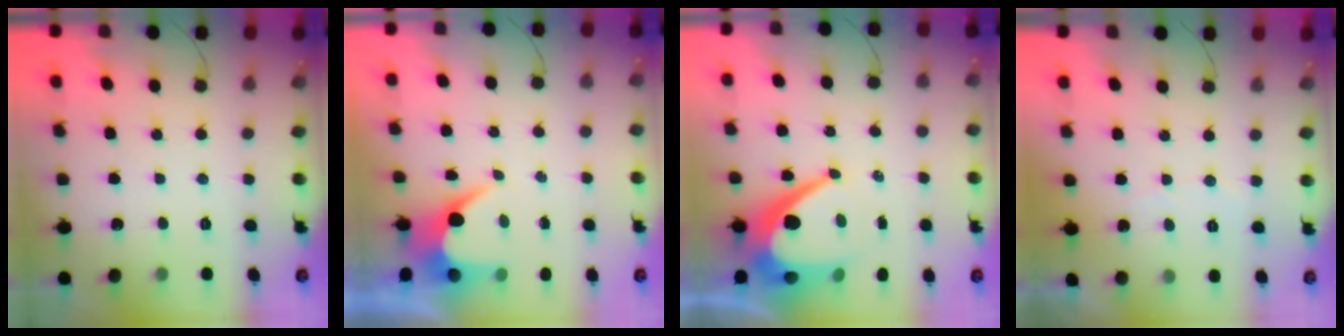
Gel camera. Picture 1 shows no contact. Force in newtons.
{"total": 6.5, "press": 6.5, "slide": 0.4}
{"total": 14.7, "press": 14.7, "slide": 1.0}
{"total": 3.4, "press": 3.4, "slide": 0.2}